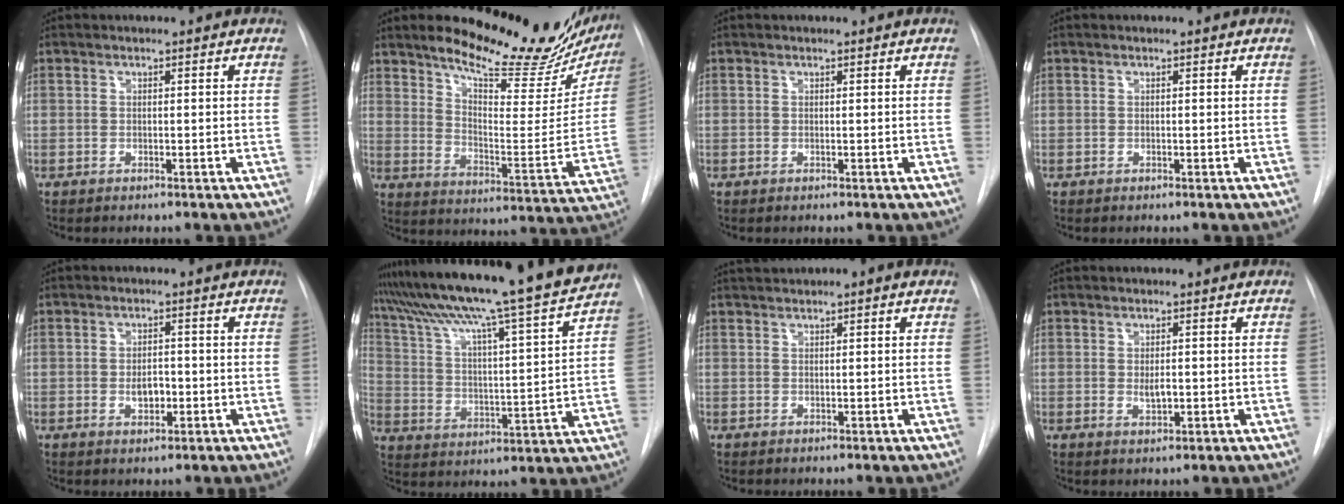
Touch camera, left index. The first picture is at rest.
{"total": 22.1, "force": [18.5, 6.0, 10.5], "torque": [-0.143, -0.056, 0.239]}
{"total": 0.0}
{"total": 0.0}
{"total": 3.0, "force": [-0.8, 1.8, 2.3], "torque": [-0.035, 0.000, -0.008]}
{"total": 23.2, "force": [20.5, -1.6, 10.8], "torque": [-0.187, -0.043, 0.306]}
{"total": 1.2, "force": [0.7, 0.4, 0.9], "torque": [-0.014, 0.015, 0.014]}
{"total": 2.0, "force": [-0.2, 0.9, 1.8], "torque": [-0.031, -0.006, -0.001]}